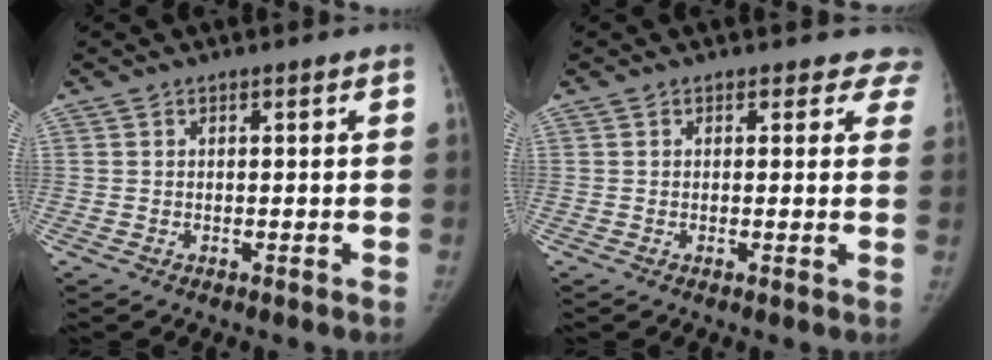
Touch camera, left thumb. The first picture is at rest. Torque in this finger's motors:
{"motor_torque": [-0.09, 0.04, -0.19, 0.10, 0.02]}